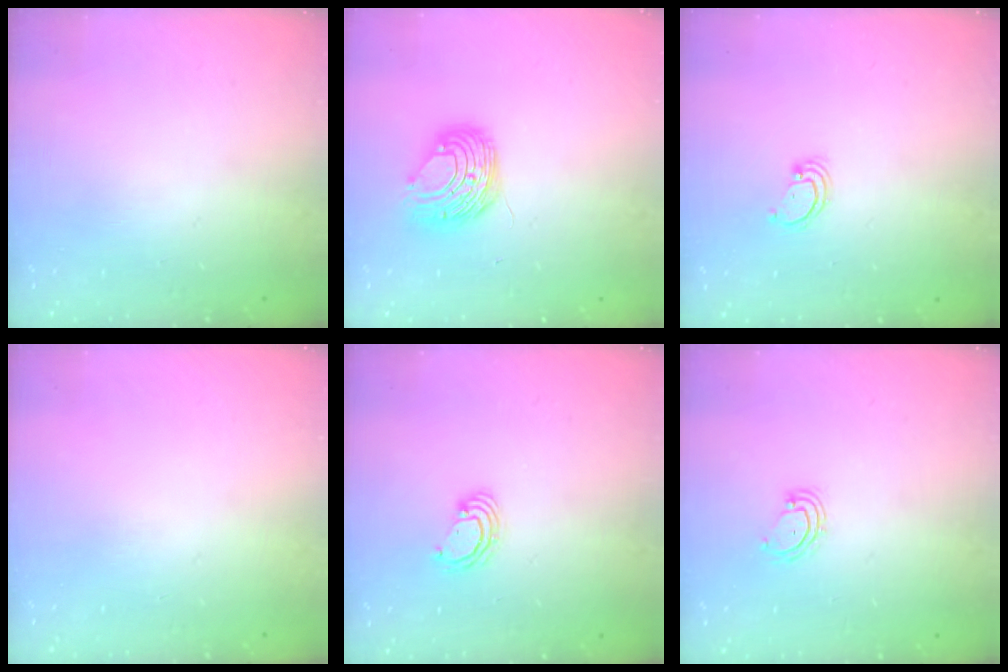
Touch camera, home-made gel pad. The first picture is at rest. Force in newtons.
{"total": 8.8, "press": 8.7, "slide": 0.5}
{"total": 1.7, "press": 1.7, "slide": 0.1}
{"total": 0.0}
{"total": 3.8, "press": 3.8, "slide": 0.3}
{"total": 4.1, "press": 4.1, "slide": 0.3}